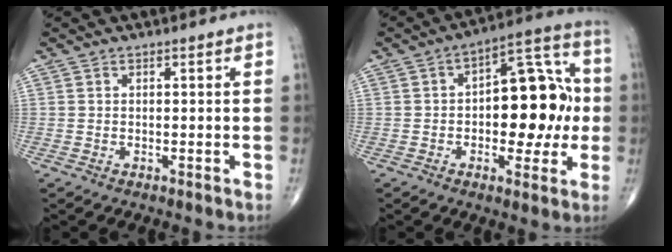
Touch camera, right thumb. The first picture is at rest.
{"total": 16.7, "force": [-0.5, 8.8, 14.1], "torque": [-0.146, 0.033, -0.011]}